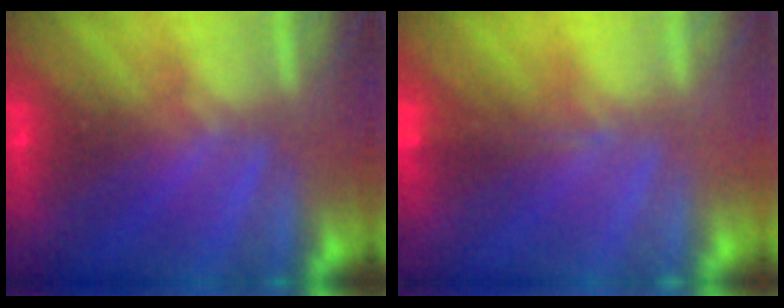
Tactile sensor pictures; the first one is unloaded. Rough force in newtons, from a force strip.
{"total": 1.6}